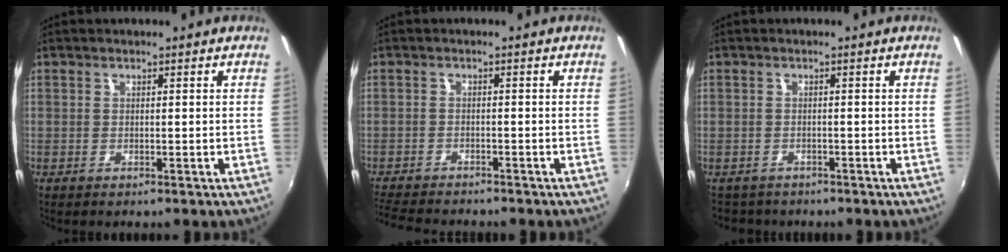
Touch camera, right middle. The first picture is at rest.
{"total": 7.8, "force": [-7.2, 1.2, 2.6], "torque": [-0.077, -0.018, -0.123]}
{"total": 2.7, "force": [-1.9, 1.9, -0.2], "torque": [0.000, 0.009, -0.030]}